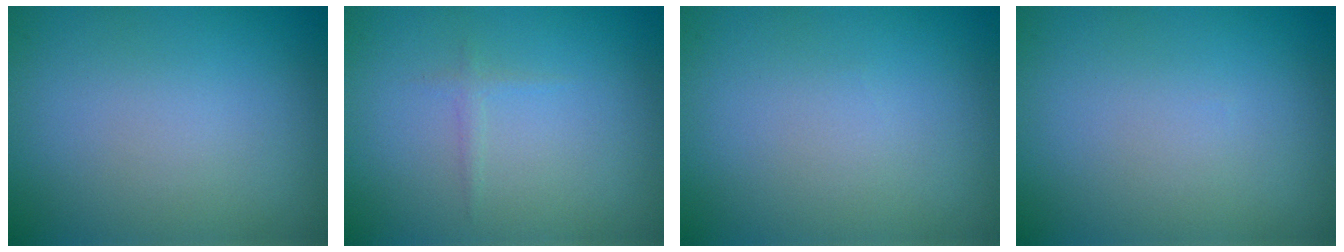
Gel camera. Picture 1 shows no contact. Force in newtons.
{"total": 0.6, "press": 0.6, "slide": 0.0}
{"total": 0.0}
{"total": 0.0}